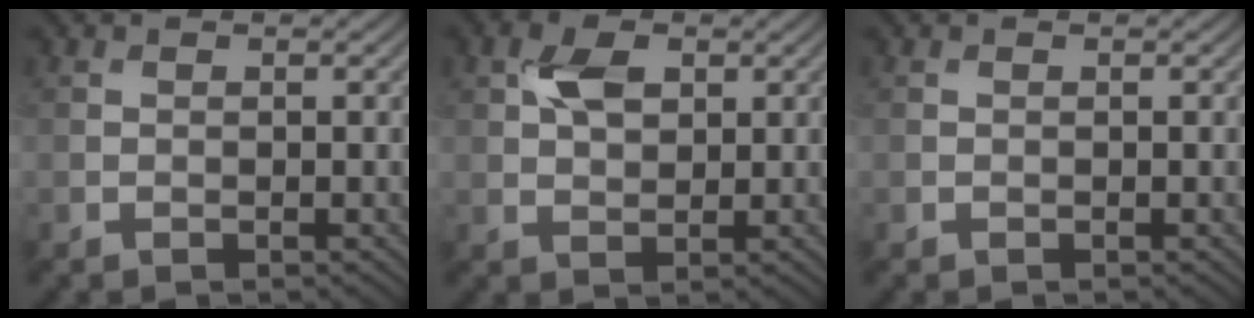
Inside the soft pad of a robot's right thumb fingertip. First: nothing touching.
{"total": 4.2, "force": [1.5, 2.5, 3.0], "torque": [-0.063, 0.006, 0.025]}
{"total": 0.0}